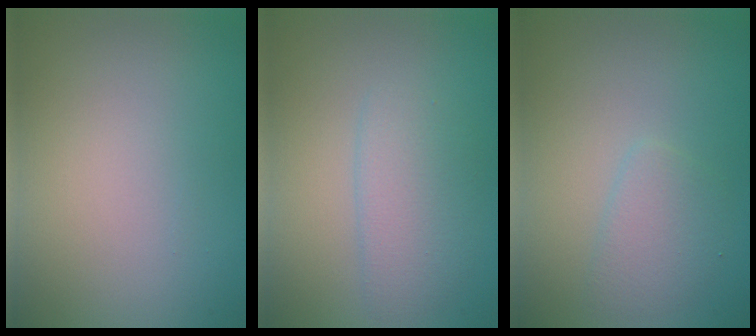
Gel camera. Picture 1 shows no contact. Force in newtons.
{"total": 2.9, "press": 2.9, "slide": 0.0}
{"total": 2.0, "press": 2.0, "slide": 0.0}